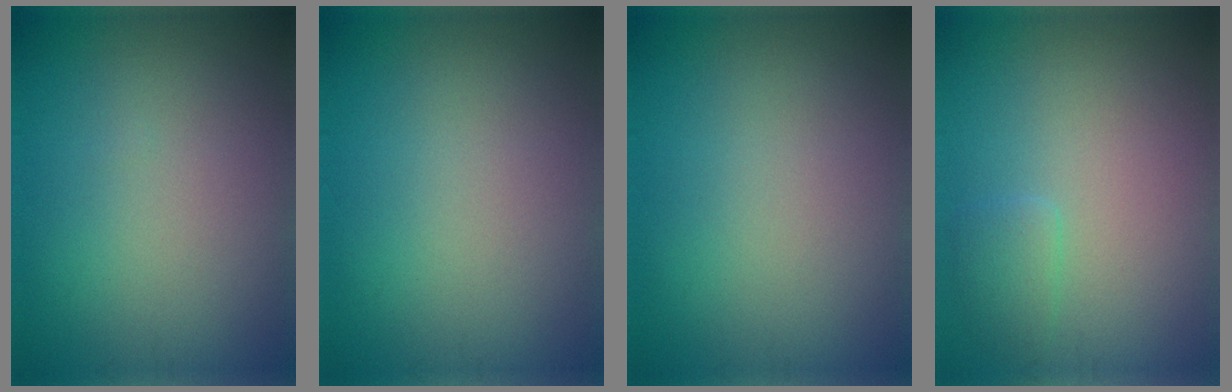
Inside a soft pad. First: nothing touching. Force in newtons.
{"total": 0.0}
{"total": 0.0}
{"total": 1.4, "press": 1.4, "slide": 0.1}